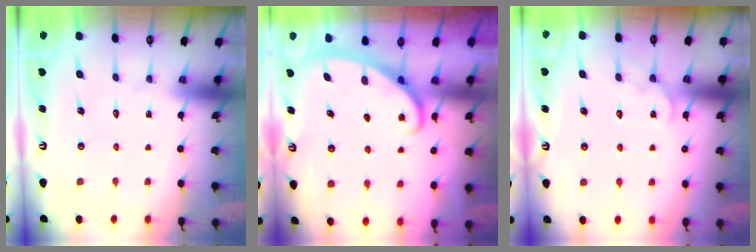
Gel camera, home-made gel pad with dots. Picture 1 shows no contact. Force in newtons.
{"total": 3.0, "press": 2.9, "slide": 0.4}
{"total": 6.6, "press": 6.6, "slide": 0.5}